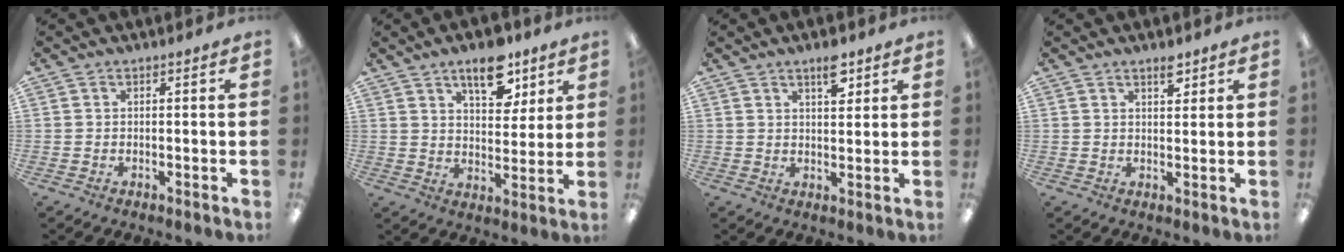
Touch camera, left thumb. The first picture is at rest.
{"total": 11.2, "force": [7.1, 5.5, 6.6], "torque": [-0.075, -0.038, 0.118]}
{"total": 5.7, "force": [3.8, 2.2, 3.7], "torque": [-0.049, -0.018, 0.061]}
{"total": 3.7, "force": [2.7, 1.4, 2.1], "torque": [-0.015, -0.017, 0.041]}